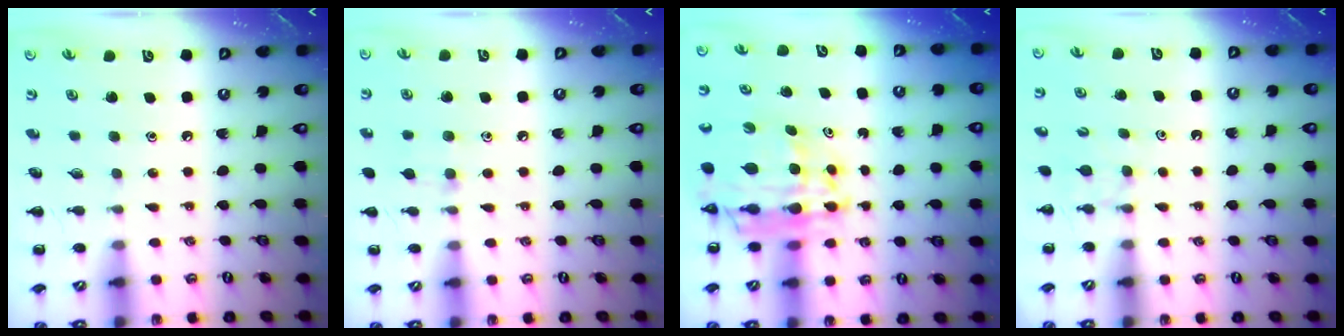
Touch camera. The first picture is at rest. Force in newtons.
{"total": 6.1, "press": 5.6, "slide": 2.2}
{"total": 15.2, "press": 14.6, "slide": 4.2}
{"total": 3.7, "press": 3.5, "slide": 1.2}